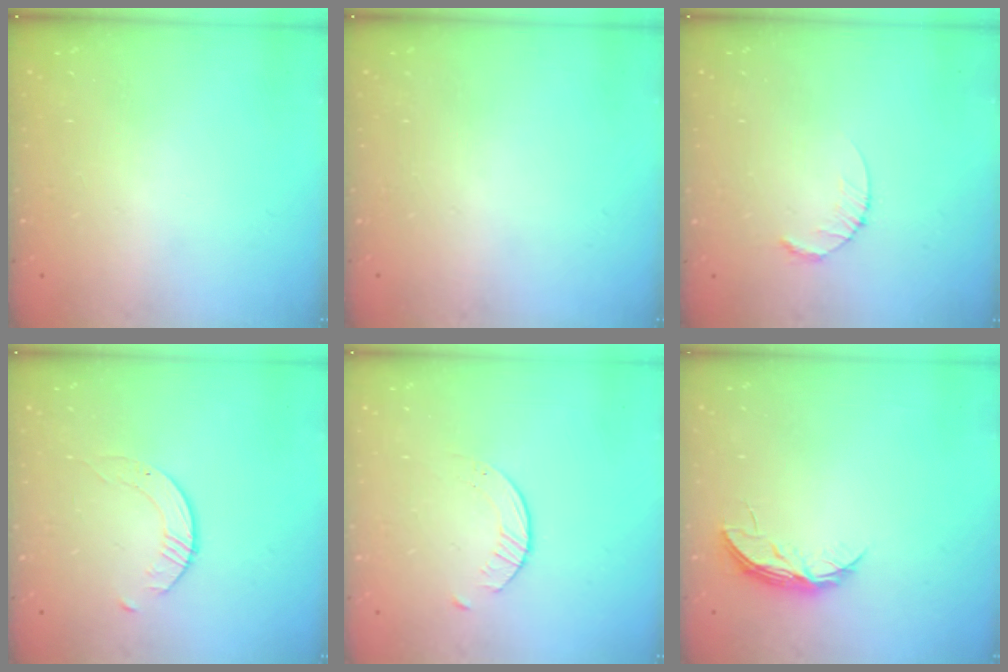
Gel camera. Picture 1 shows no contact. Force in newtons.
{"total": 0.0}
{"total": 2.6, "press": 2.6, "slide": 0.4}
{"total": 1.7, "press": 1.7, "slide": 0.2}
{"total": 1.6, "press": 1.6, "slide": 0.3}
{"total": 5.5, "press": 5.5, "slide": 0.5}